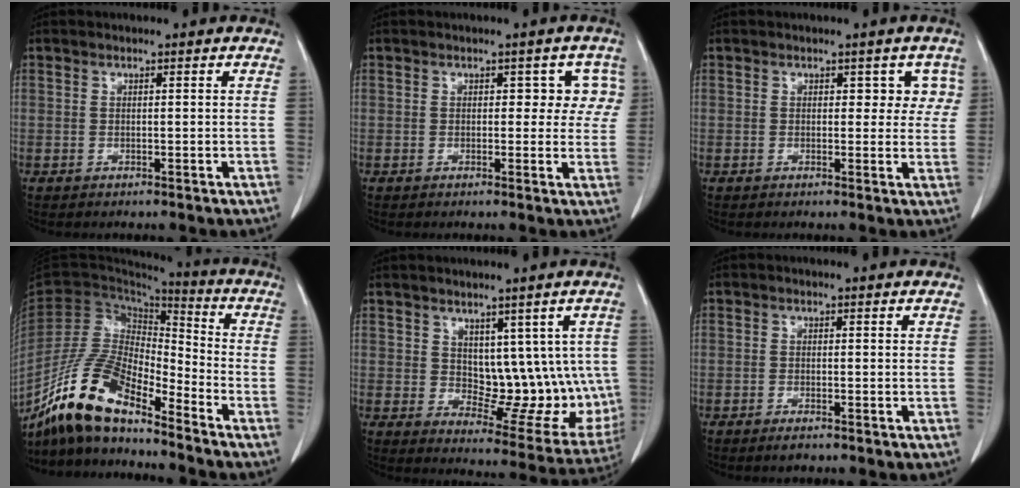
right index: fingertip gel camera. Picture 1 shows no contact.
{"total": 3.9, "force": [1.2, 2.7, 2.5], "torque": [-0.005, 0.017, 0.007]}
{"total": 3.5, "force": [1.4, 2.4, 2.0], "torque": [0.003, 0.009, 0.010]}
{"total": 15.3, "force": [-12.1, 4.1, 8.5], "torque": [-0.171, 0.008, -0.229]}
{"total": 11.7, "force": [2.1, 6.8, 9.3], "torque": [-0.095, 0.003, 0.048]}
{"total": 1.6, "force": [-1.3, 0.3, 0.9], "torque": [-0.018, -0.002, -0.019]}